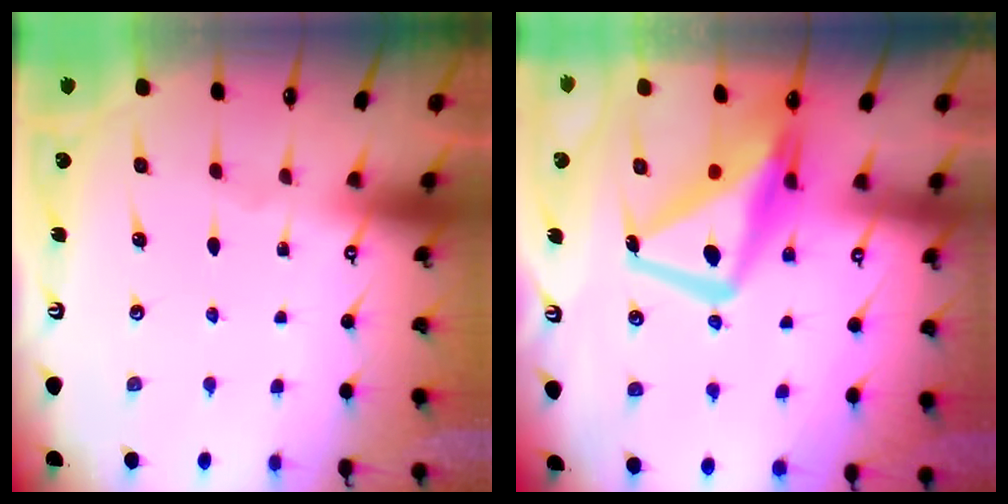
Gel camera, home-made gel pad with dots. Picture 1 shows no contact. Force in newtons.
{"total": 14.9, "press": 14.8, "slide": 1.8}